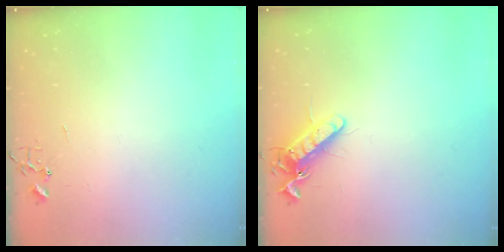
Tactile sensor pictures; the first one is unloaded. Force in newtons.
{"total": 11.7, "press": 11.6, "slide": 1.7}